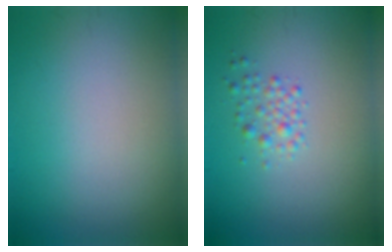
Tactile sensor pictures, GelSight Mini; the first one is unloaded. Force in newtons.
{"total": 1.6, "press": 1.6, "slide": 0.0}